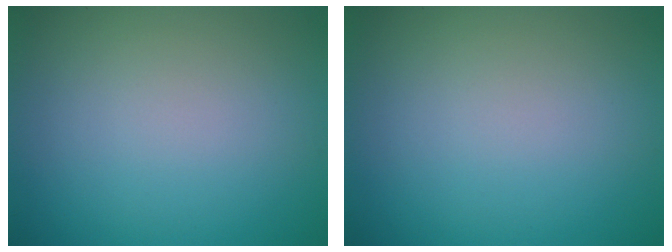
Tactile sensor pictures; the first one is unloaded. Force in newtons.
{"total": 0.0}